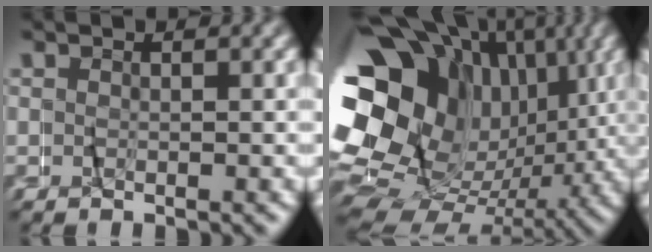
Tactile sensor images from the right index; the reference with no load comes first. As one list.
[{"total": 22.5, "force": [0.6, 17.1, 14.5], "torque": [-0.253, -0.016, 0.005]}]